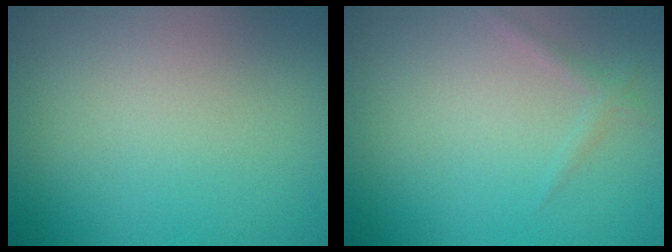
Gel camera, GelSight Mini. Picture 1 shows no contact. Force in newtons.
{"total": 0.9, "press": 0.9, "slide": 0.1}